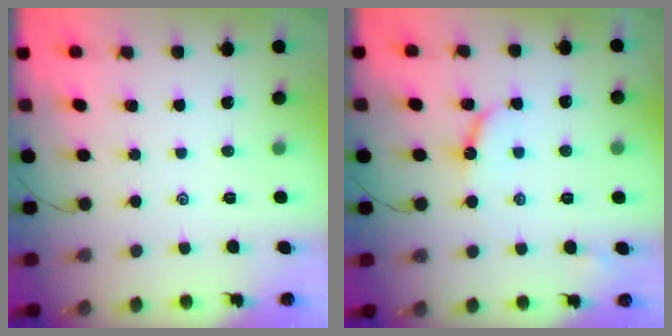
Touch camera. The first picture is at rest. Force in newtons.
{"total": 6.8, "press": 6.7, "slide": 0.6}